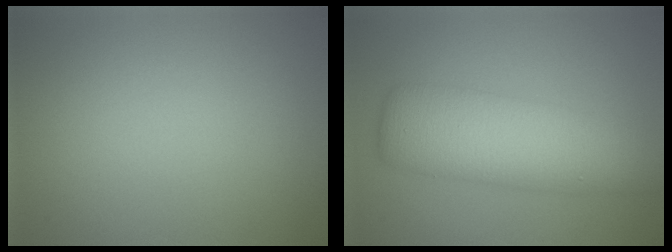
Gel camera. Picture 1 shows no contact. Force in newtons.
{"total": 7.8, "press": 7.8, "slide": 0.1}